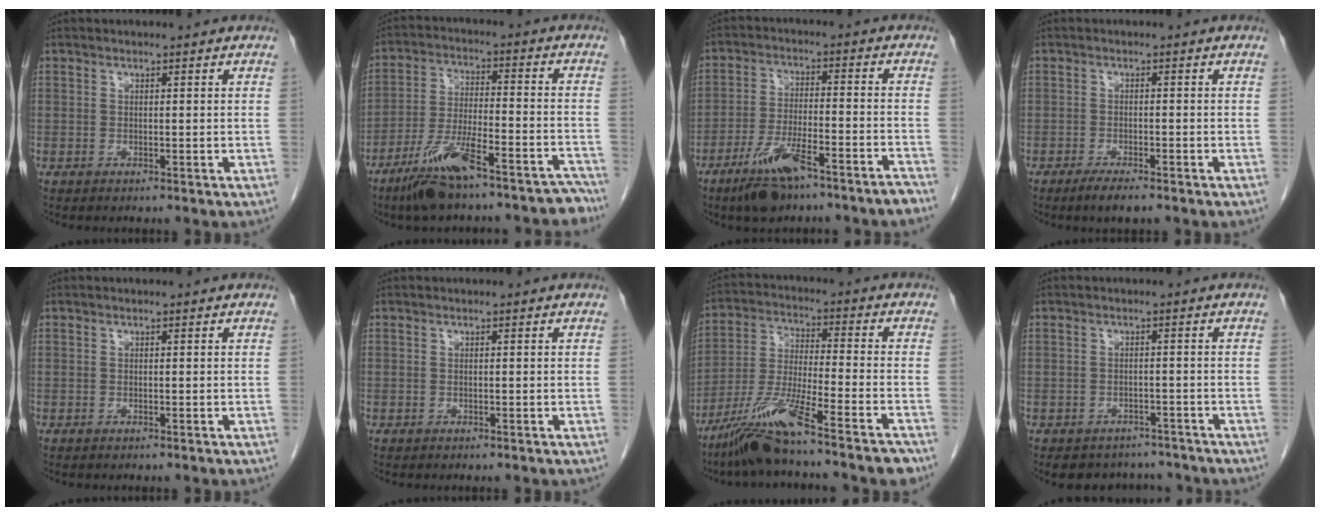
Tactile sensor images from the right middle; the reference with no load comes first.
{"total": 14.8, "force": [-11.7, 3.0, 8.6], "torque": [-0.134, 0.016, -0.195]}
{"total": 10.6, "force": [-7.7, 1.6, 7.0], "torque": [-0.125, -0.005, -0.131]}
{"total": 3.2, "force": [-2.3, 0.5, 2.1], "torque": [-0.041, -0.005, -0.038]}
{"total": 0.0}
{"total": 0.0}
{"total": 14.3, "force": [-10.6, 0.0, 9.6], "torque": [-0.187, -0.024, -0.188]}
{"total": 6.7, "force": [-6.0, 3.0, 0.6], "torque": [0.002, 0.010, -0.071]}